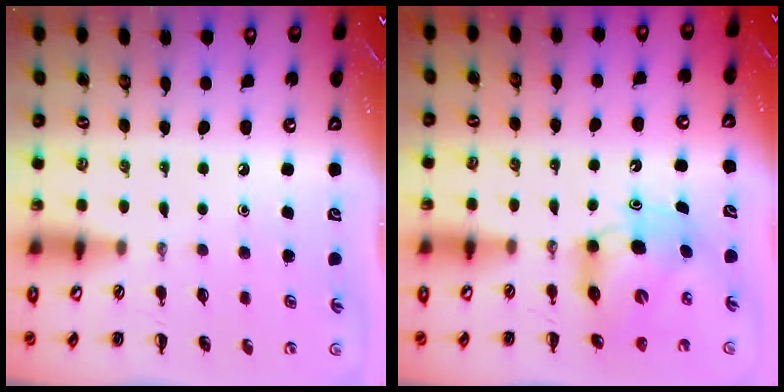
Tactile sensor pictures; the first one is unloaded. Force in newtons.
{"total": 8.3, "press": 8.1, "slide": 1.6}